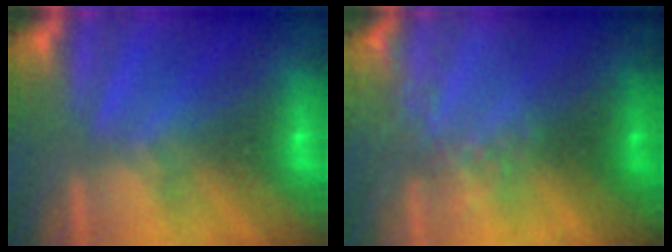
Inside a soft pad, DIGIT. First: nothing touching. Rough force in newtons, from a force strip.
{"total": 2.4}